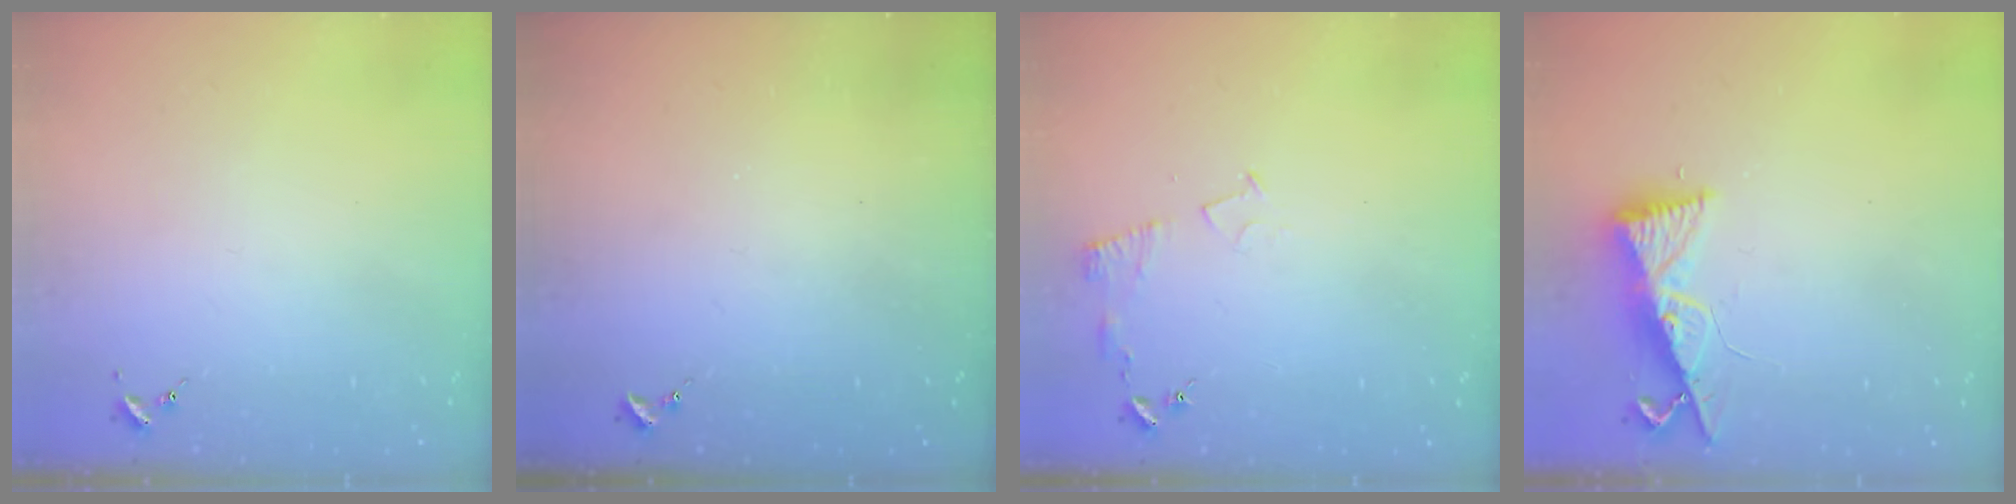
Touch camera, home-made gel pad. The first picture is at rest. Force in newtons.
{"total": 0.0}
{"total": 6.1, "press": 6.1, "slide": 0.7}
{"total": 8.5, "press": 8.5, "slide": 1.0}